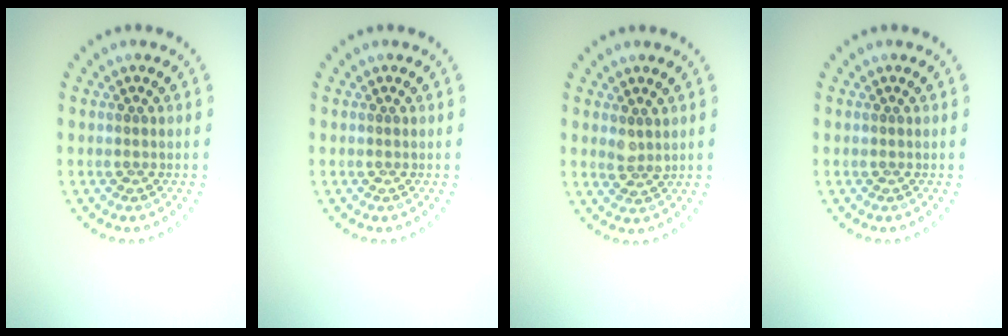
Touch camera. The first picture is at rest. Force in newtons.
{"total": 0.0}
{"total": 1.6, "press": 1.4, "slide": 0.9}
{"total": 0.0}